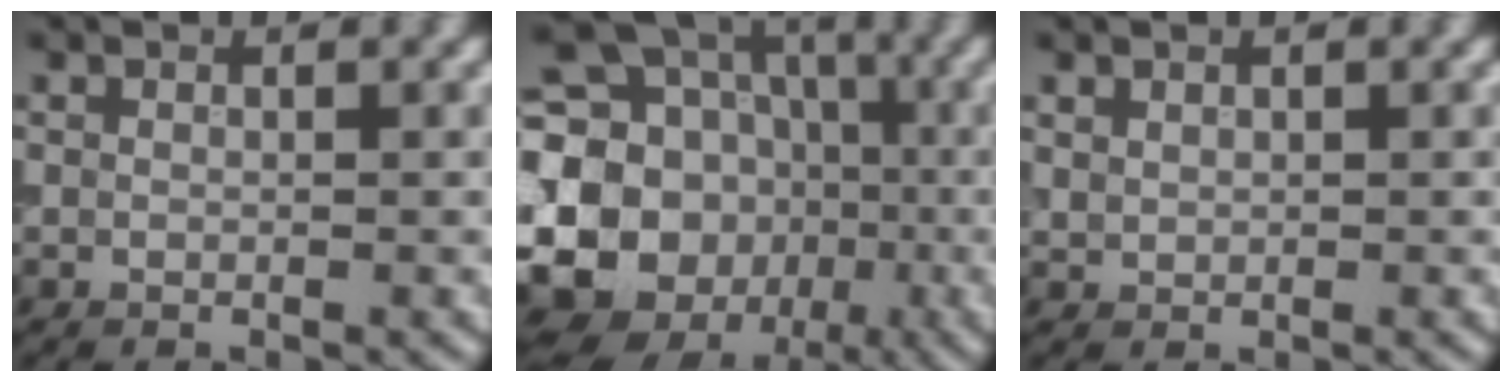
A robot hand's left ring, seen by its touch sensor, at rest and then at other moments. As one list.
[{"total": 16.7, "force": [-1.4, 14.5, 8.2], "torque": [-0.185, -0.004, -0.040]}, {"total": 0.8, "force": [0.5, 0.6, 0.2], "torque": [-0.005, -0.001, 0.014]}]